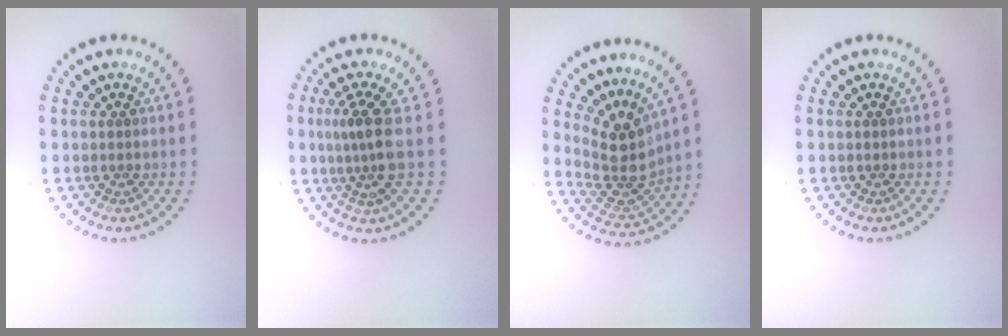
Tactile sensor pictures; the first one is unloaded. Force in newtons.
{"total": 3.2, "press": 2.3, "slide": 2.2}
{"total": 4.1, "press": 3.1, "slide": 2.7}
{"total": 0.0}